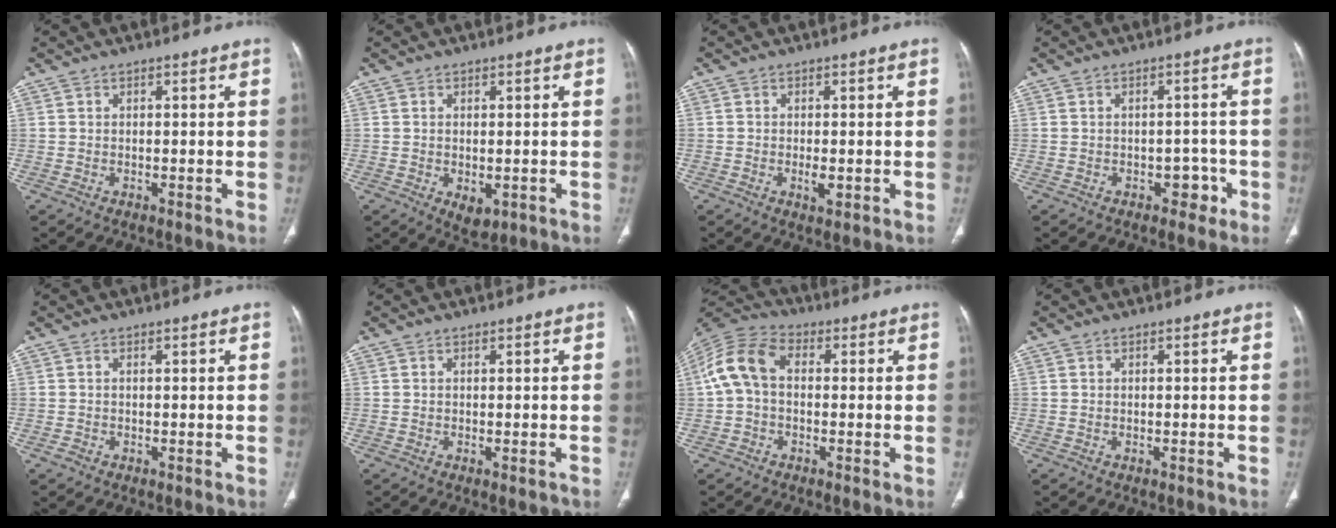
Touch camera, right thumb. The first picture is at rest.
{"total": 3.8, "force": [-0.9, 2.2, 2.9], "torque": [-0.042, -0.008, -0.002]}
{"total": 2.4, "force": [-0.6, 1.1, 2.0], "torque": [-0.035, -0.003, -0.007]}
{"total": 3.4, "force": [-1.6, 2.5, 1.7], "torque": [-0.002, 0.016, -0.019]}
{"total": 0.5, "force": [-0.2, 0.4, 0.3], "torque": [-0.004, 0.000, -0.003]}
{"total": 1.0, "force": [-0.3, 0.3, 0.9], "torque": [-0.016, -0.004, 0.001]}
{"total": 9.8, "force": [0.5, 6.6, 7.2], "torque": [-0.146, 0.030, -0.001]}
{"total": 0.0}